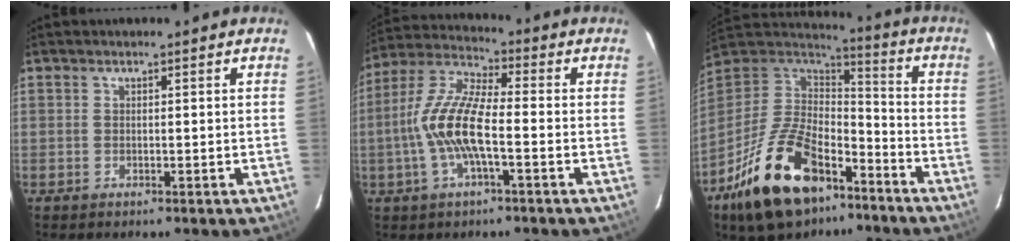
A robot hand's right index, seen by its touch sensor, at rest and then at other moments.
{"total": 12.4, "force": [-2.7, 3.5, 11.6], "torque": [-0.243, 0.005, -0.058]}
{"total": 23.9, "force": [-13.9, 12.7, 14.8], "torque": [-0.305, -0.005, -0.227]}